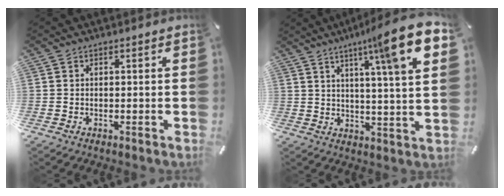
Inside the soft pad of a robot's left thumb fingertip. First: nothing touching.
{"total": 14.6, "force": [8.2, 0.7, 12.1], "torque": [-0.181, -0.048, 0.116]}